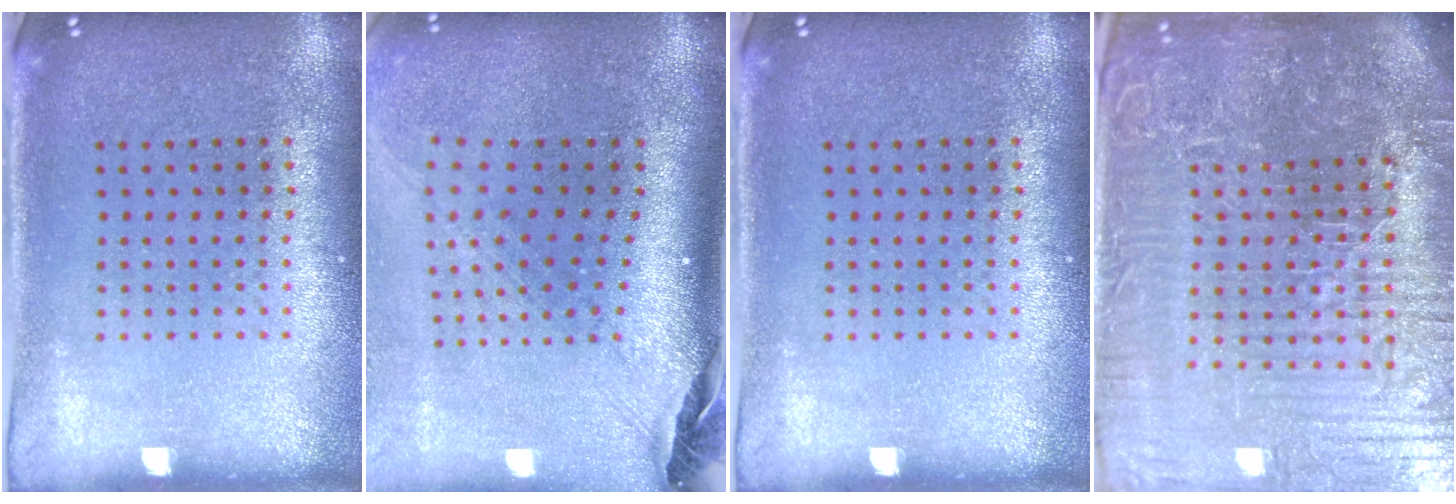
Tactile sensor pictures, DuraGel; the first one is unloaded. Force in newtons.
{"total": 2.7, "press": 1.9, "slide": 1.9}
{"total": 0.0}
{"total": 7.4, "press": 6.6, "slide": 3.5}